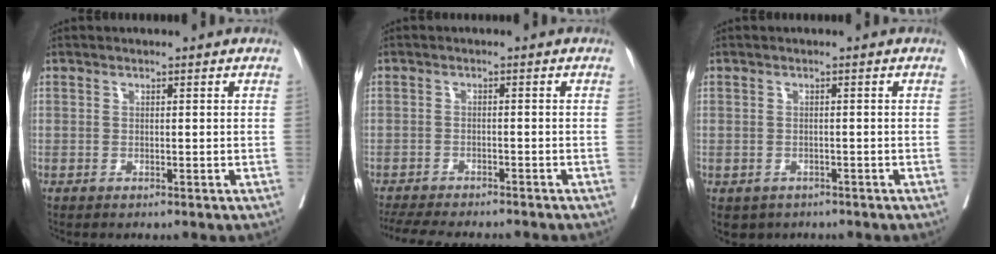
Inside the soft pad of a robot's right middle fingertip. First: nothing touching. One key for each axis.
{"total": 12.2, "fx": -10.9, "fy": 2.1, "fz": 5.0, "tx": -0.081, "ty": -0.015, "tz": -0.151}
{"total": 4.3, "fx": -3.0, "fy": 2.9, "fz": 0.9, "tx": -0.012, "ty": 0.000, "tz": -0.039}